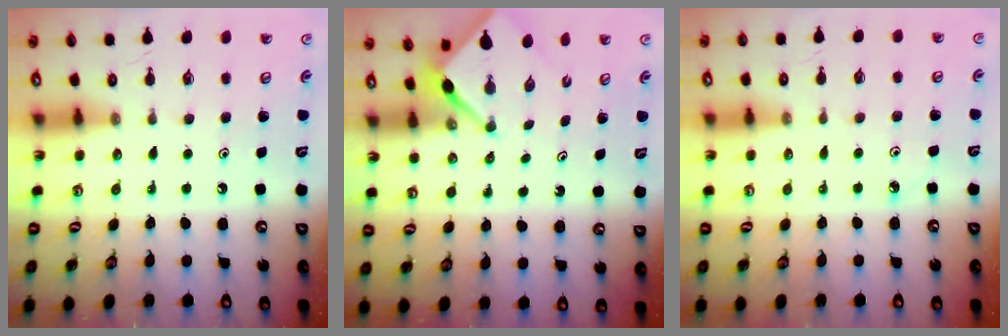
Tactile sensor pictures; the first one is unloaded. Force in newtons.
{"total": 3.2, "press": 3.1, "slide": 0.3}
{"total": 2.6, "press": 2.6, "slide": 0.2}